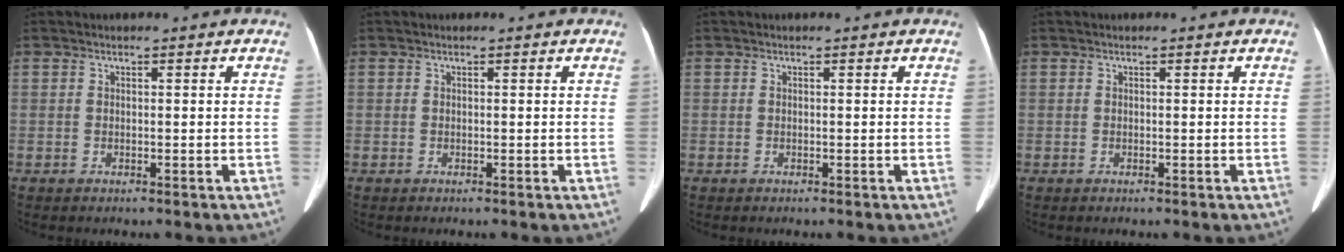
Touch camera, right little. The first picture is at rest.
{"total": 0.0}
{"total": 0.0}
{"total": 0.0}